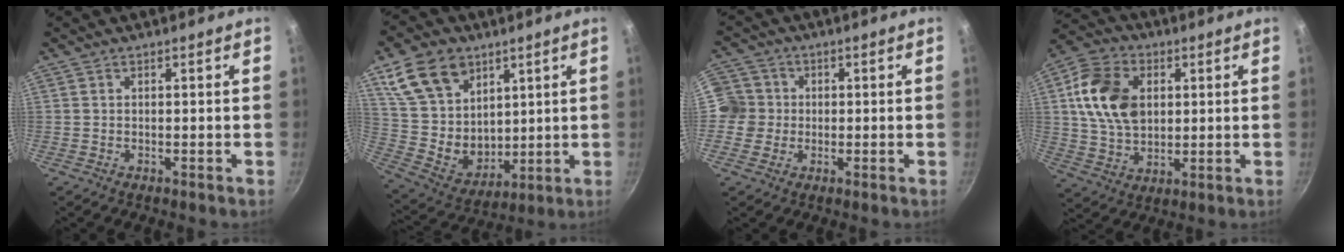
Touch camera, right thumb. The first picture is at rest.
{"total": 18.5, "force": [8.8, 13.4, 9.2], "torque": [-0.127, -0.040, 0.181]}
{"total": 6.3, "force": [-0.2, 6.2, 1.3], "torque": [0.013, 0.008, -0.022]}
{"total": 14.9, "force": [2.9, 10.6, 10.0], "torque": [-0.164, -0.001, 0.050]}